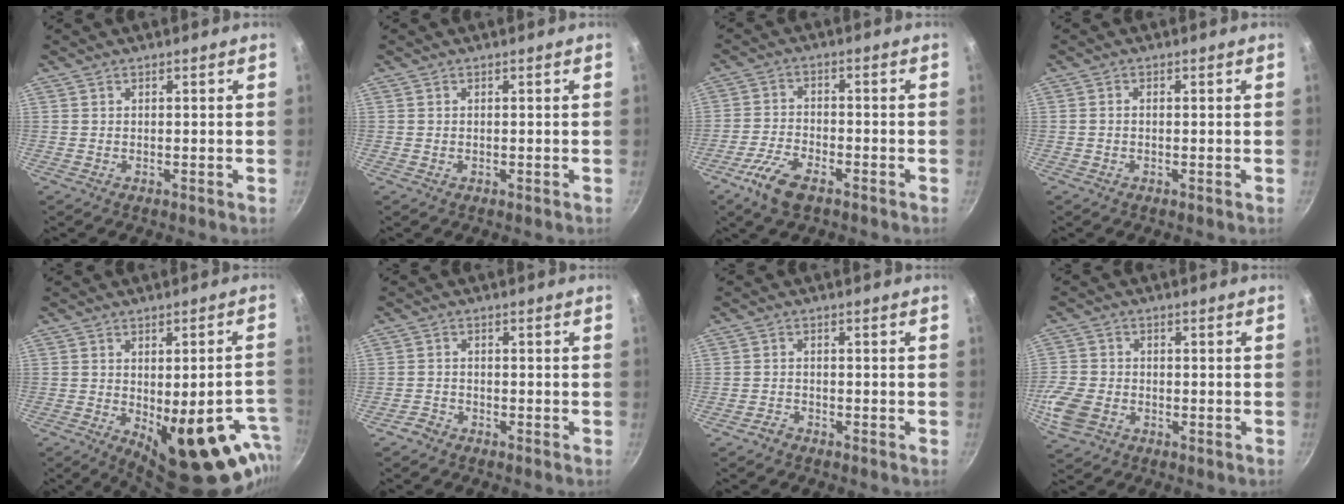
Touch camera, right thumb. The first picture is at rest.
{"total": 0.0}
{"total": 7.7, "force": [-4.6, 3.3, 5.2], "torque": [-0.109, 0.021, -0.095]}
{"total": 0.9, "force": [-0.1, 0.7, 0.6], "torque": [-0.011, 0.004, -0.004]}
{"total": 21.0, "force": [-6.3, 9.2, 17.8], "torque": [-0.171, -0.008, -0.063]}
{"total": 2.5, "force": [-2.0, 1.4, 0.5], "torque": [-0.009, 0.022, -0.038]}
{"total": 1.7, "force": [-1.4, 0.9, 0.3], "torque": [-0.004, 0.019, -0.027]}
{"total": 9.5, "force": [-3.0, 7.3, 5.3], "torque": [-0.127, 0.014, -0.063]}